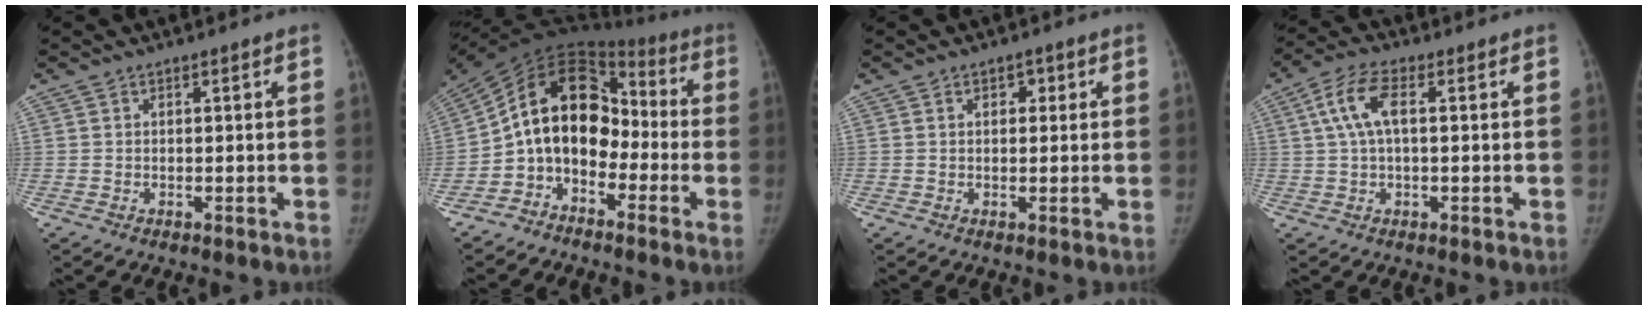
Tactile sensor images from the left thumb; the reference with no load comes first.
{"total": 15.7, "force": [-4.4, 11.3, 9.9], "torque": [-0.145, 0.096, -0.090]}
{"total": 2.1, "force": [0.8, 1.4, 1.3], "torque": [-0.002, 0.001, 0.009]}
{"total": 7.2, "force": [1.4, 3.1, 6.4], "torque": [-0.138, 0.023, 0.024]}